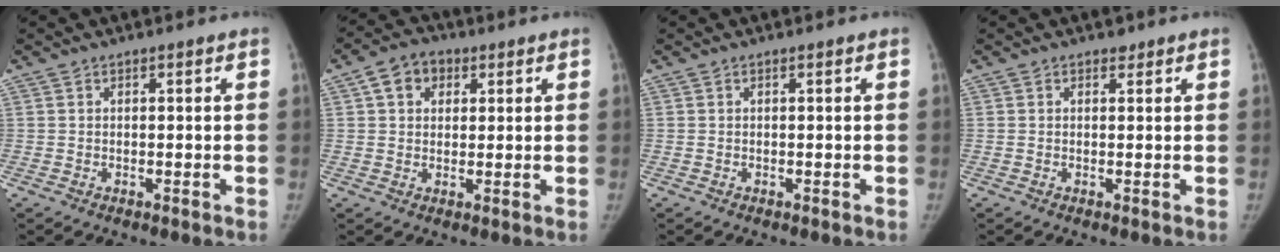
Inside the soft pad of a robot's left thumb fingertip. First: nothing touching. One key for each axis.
{"total": 6.4, "fx": 2.4, "fy": 4.8, "fz": 3.4, "tx": -0.034, "ty": 0.004, "tz": 0.033}
{"total": 0.0}
{"total": 0.9, "fx": 0.7, "fy": 0.6, "fz": 0.1, "tx": 0.004, "ty": -0.004, "tz": 0.007}